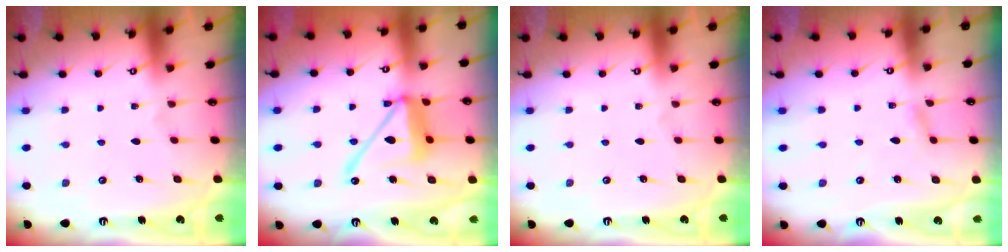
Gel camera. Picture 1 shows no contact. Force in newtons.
{"total": 14.3, "press": 14.2, "slide": 1.6}
{"total": 0.0}
{"total": 2.3, "press": 2.3, "slide": 0.2}